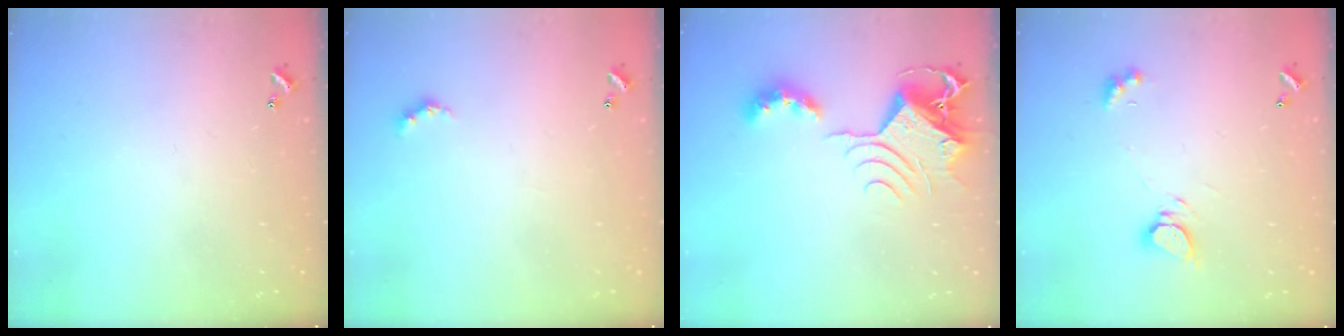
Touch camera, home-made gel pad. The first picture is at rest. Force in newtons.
{"total": 3.3, "press": 3.2, "slide": 0.7}
{"total": 9.4, "press": 9.4, "slide": 0.3}
{"total": 5.6, "press": 5.6, "slide": 0.6}